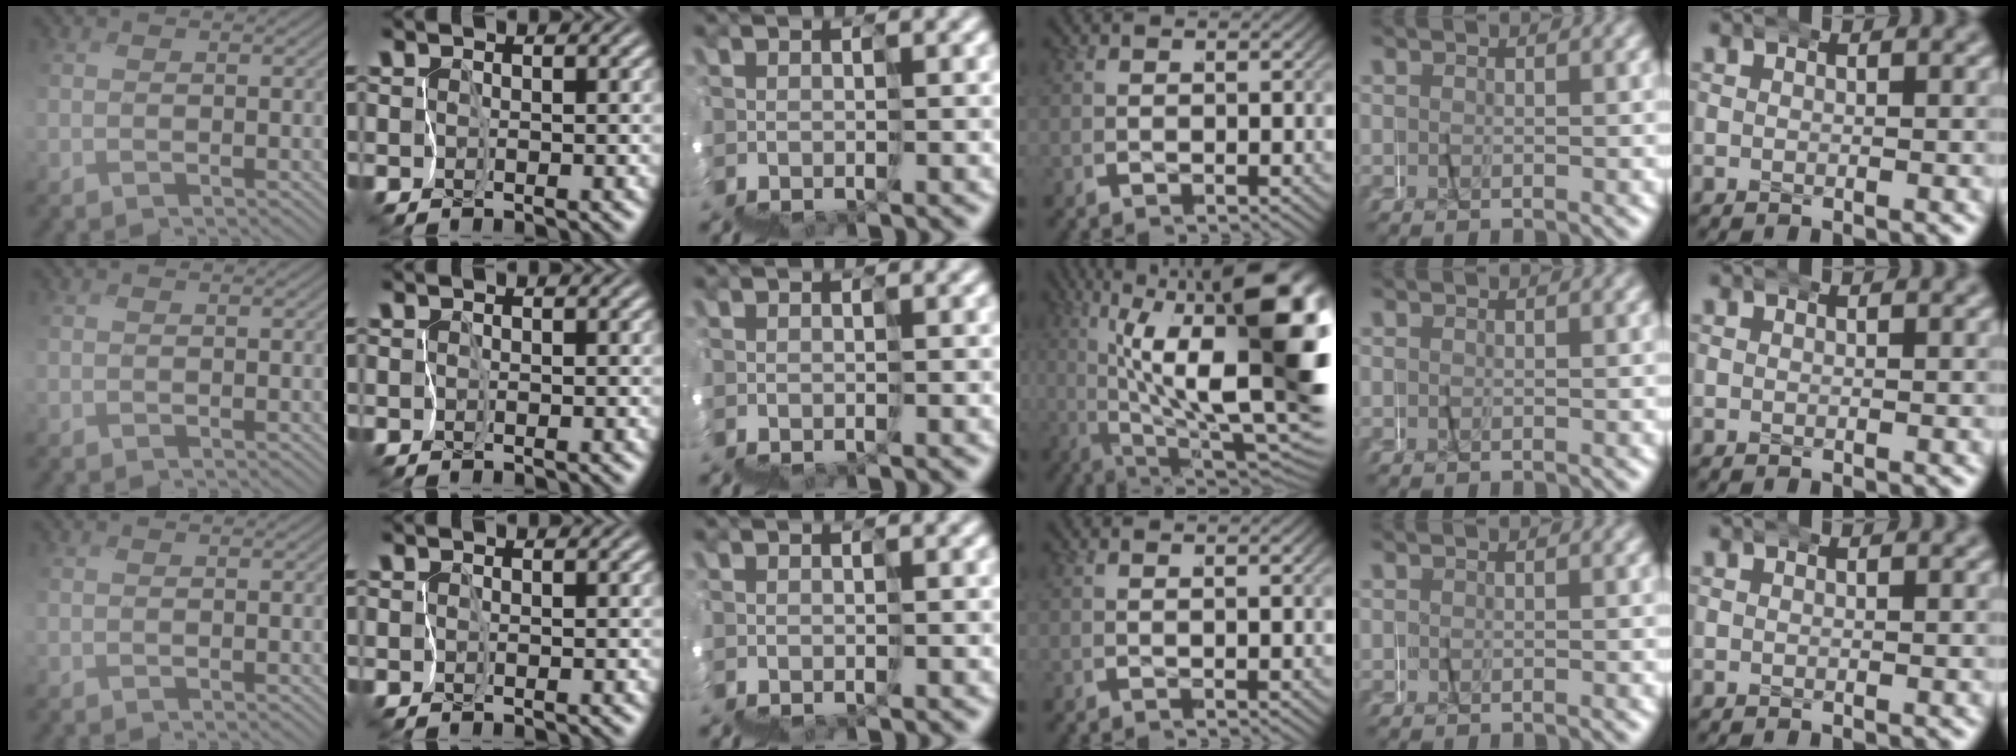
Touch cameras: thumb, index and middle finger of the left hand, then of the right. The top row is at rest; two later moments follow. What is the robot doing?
{"motion": "wrap", "object": "felt sheet"}